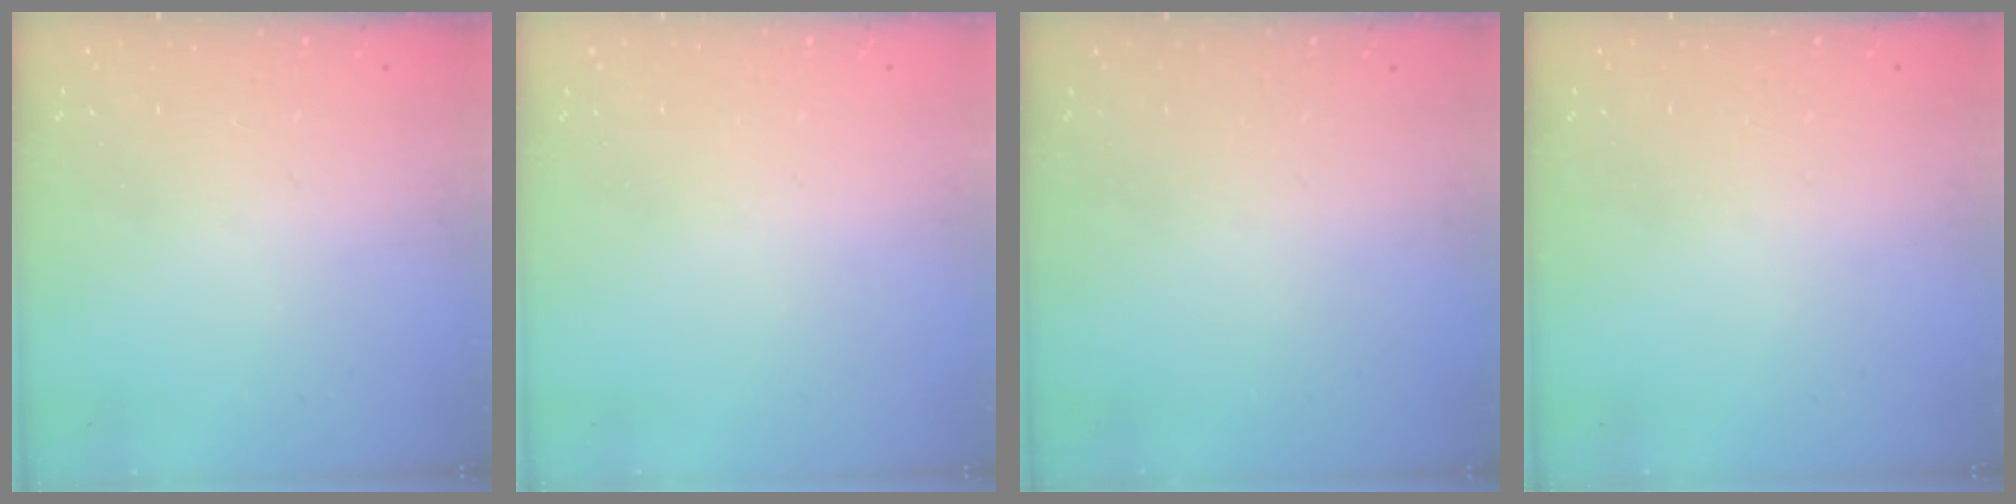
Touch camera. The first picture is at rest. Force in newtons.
{"total": 9.9, "press": 2.5, "slide": 9.6}
{"total": 0.0}
{"total": 0.0}